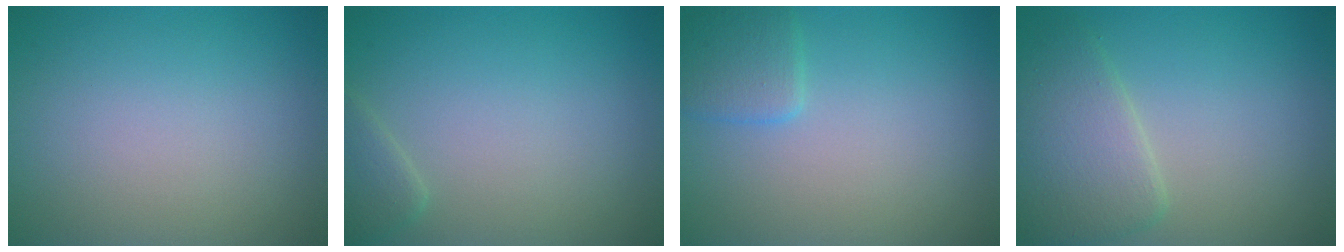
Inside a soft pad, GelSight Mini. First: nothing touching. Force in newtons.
{"total": 1.5, "press": 1.5, "slide": 0.1}
{"total": 2.1, "press": 2.1, "slide": 0.1}
{"total": 4.1, "press": 4.1, "slide": 0.2}